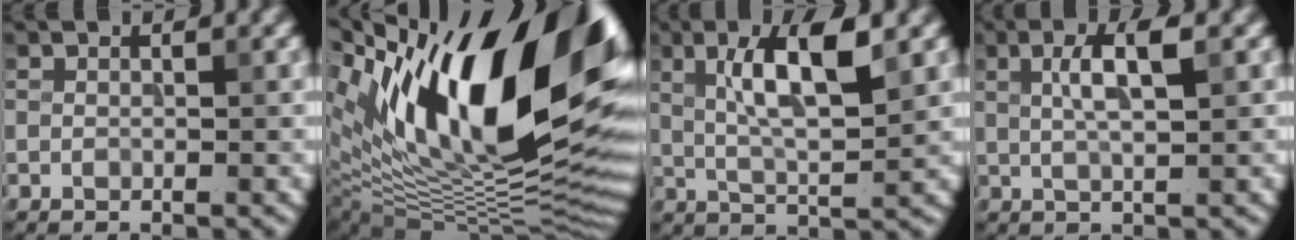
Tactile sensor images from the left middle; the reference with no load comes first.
{"total": 19.2, "force": [7.9, 8.8, 15.1], "torque": [-0.252, 0.034, 0.138]}
{"total": 6.4, "force": [2.4, 1.4, 5.8], "torque": [-0.101, 0.010, 0.046]}
{"total": 3.5, "force": [1.3, 0.7, 3.2], "torque": [-0.054, 0.012, 0.024]}